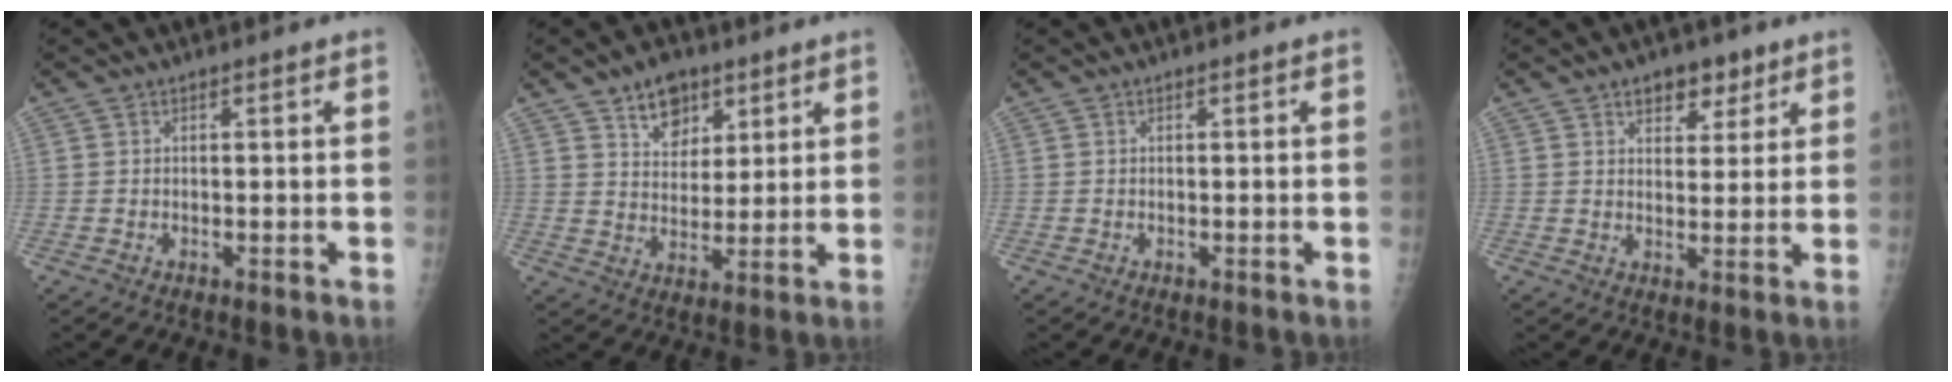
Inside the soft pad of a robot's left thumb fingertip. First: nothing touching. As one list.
[{"total": 8.0, "force": [4.8, 5.2, 3.7], "torque": [-0.029, -0.026, 0.081]}, {"total": 0.0}, {"total": 6.1, "force": [3.7, 3.6, 3.2], "torque": [-0.014, -0.017, 0.053]}]